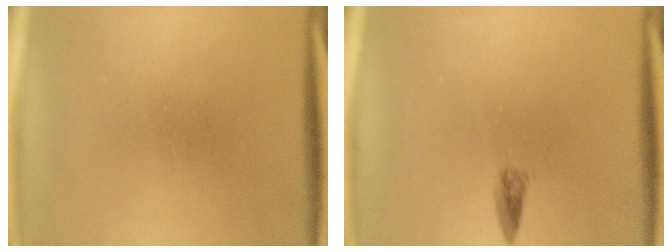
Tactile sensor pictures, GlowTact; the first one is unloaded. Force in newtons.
{"total": 1.3}